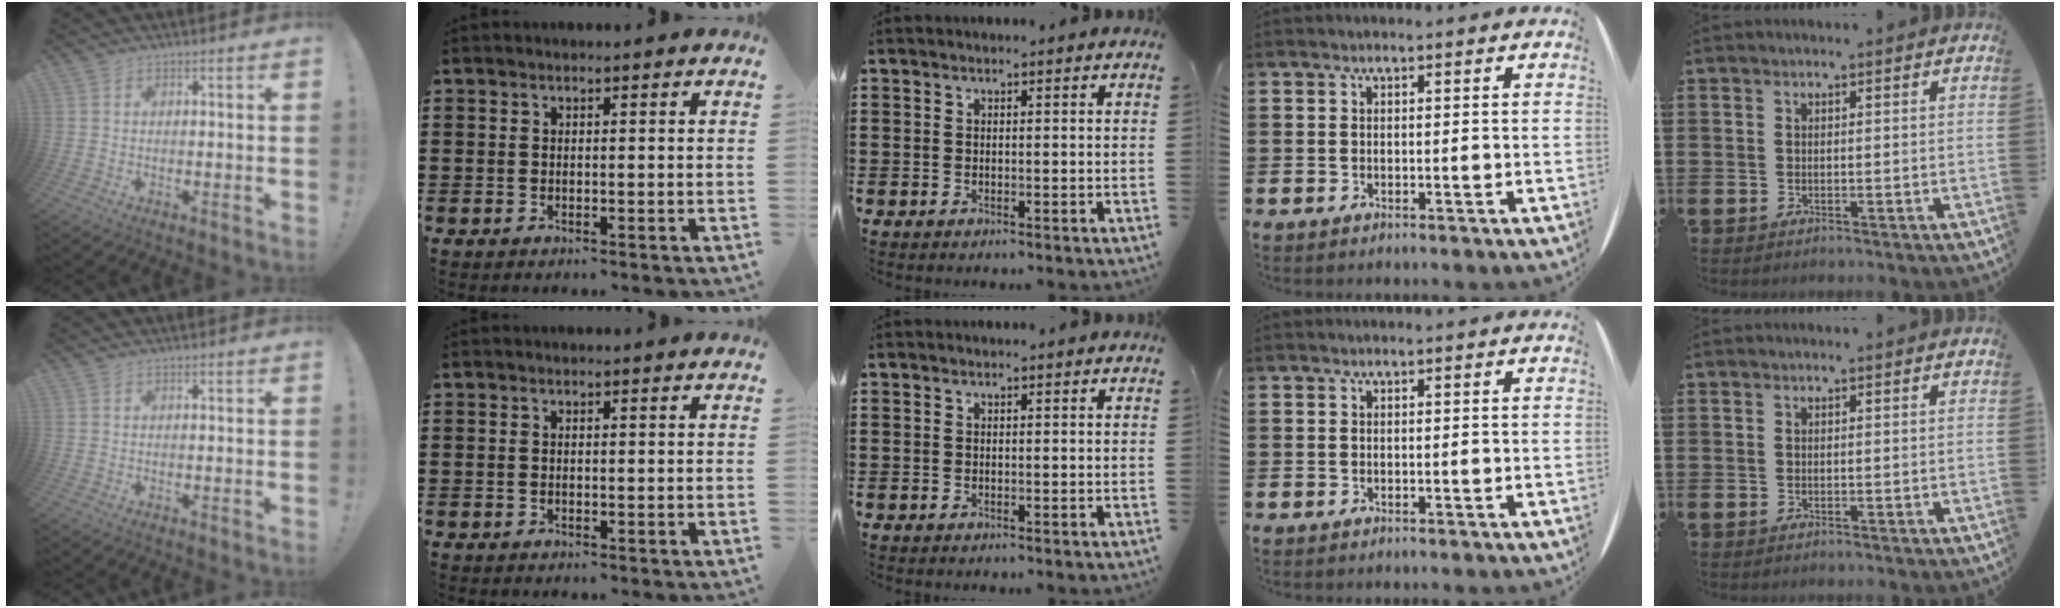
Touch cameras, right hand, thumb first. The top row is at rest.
{}